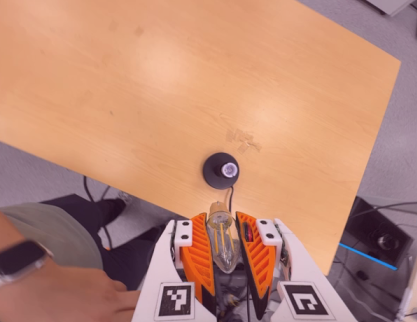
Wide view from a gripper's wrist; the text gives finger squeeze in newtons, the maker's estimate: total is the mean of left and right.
{"total": 19.6, "left": 21.2, "right": 18.1}